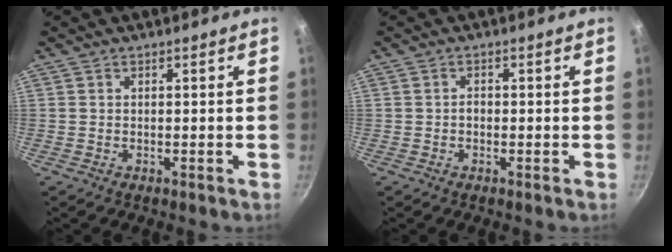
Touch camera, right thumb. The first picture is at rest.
{"total": 1.0, "force": [-0.3, 0.7, 0.6], "torque": [-0.008, 0.007, -0.006]}